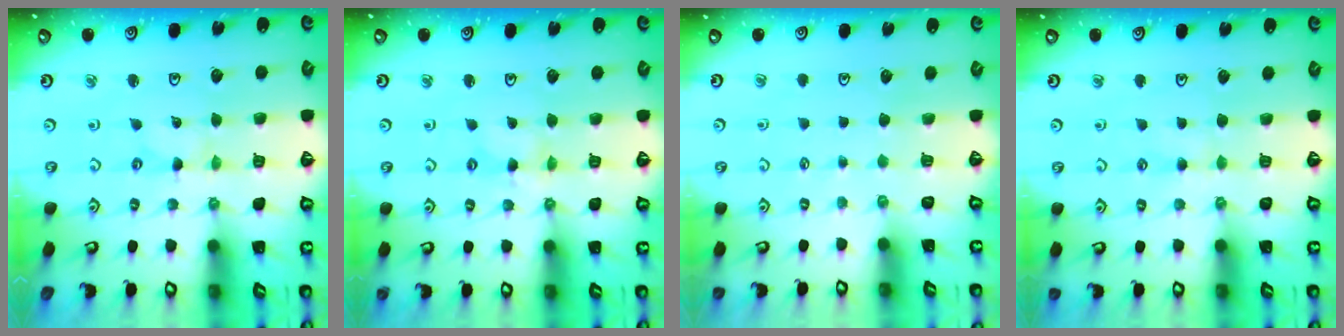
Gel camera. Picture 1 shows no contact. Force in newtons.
{"total": 1.1, "press": 1.0, "slide": 0.2}
{"total": 0.6, "press": 0.6, "slide": 0.1}
{"total": 2.0, "press": 2.0, "slide": 0.4}